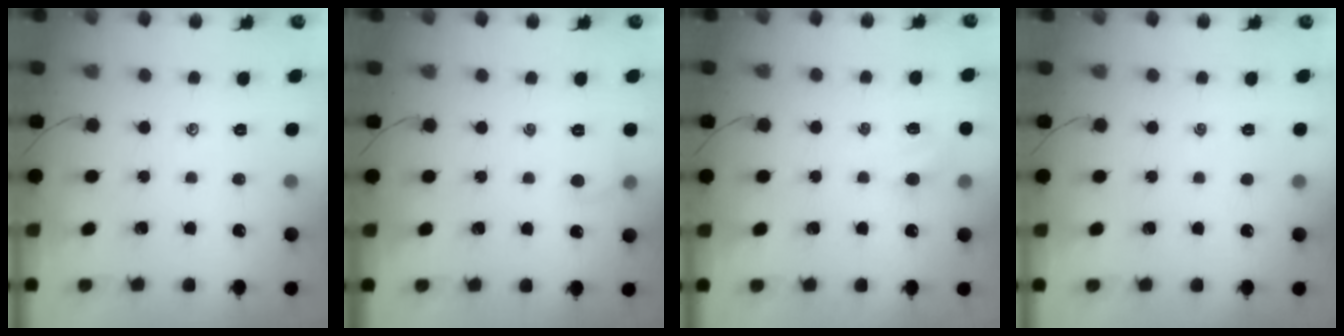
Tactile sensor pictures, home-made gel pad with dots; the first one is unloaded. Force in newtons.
{"total": 3.7, "press": 3.5, "slide": 1.2}
{"total": 3.6, "press": 3.4, "slide": 1.1}
{"total": 0.0}